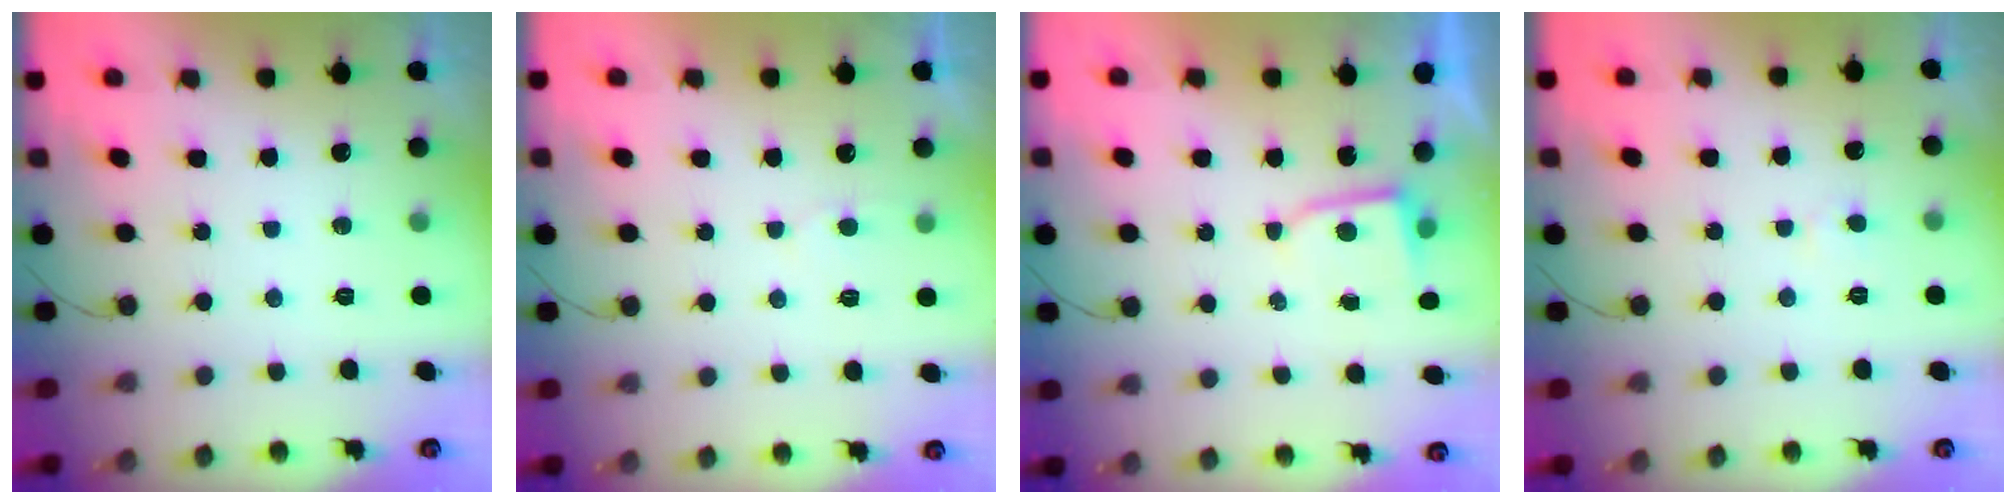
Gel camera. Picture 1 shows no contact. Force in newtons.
{"total": 2.9, "press": 2.8, "slide": 0.3}
{"total": 2.2, "press": 2.2, "slide": 0.3}
{"total": 1.8, "press": 1.7, "slide": 0.2}